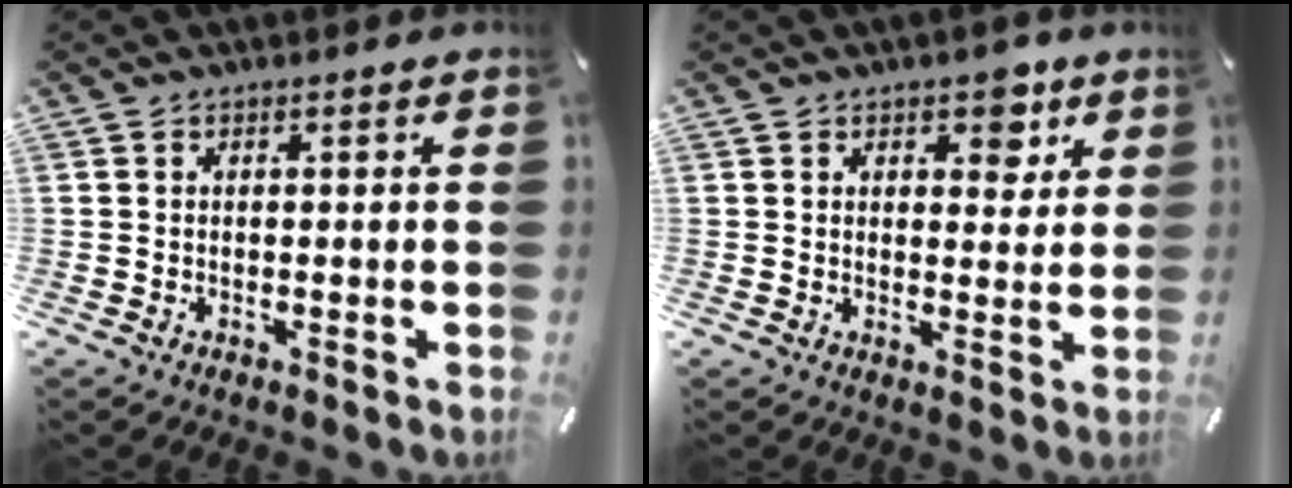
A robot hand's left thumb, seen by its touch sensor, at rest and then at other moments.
{"total": 6.1, "force": [3.7, 3.9, 2.9], "torque": [-0.005, -0.022, 0.054]}